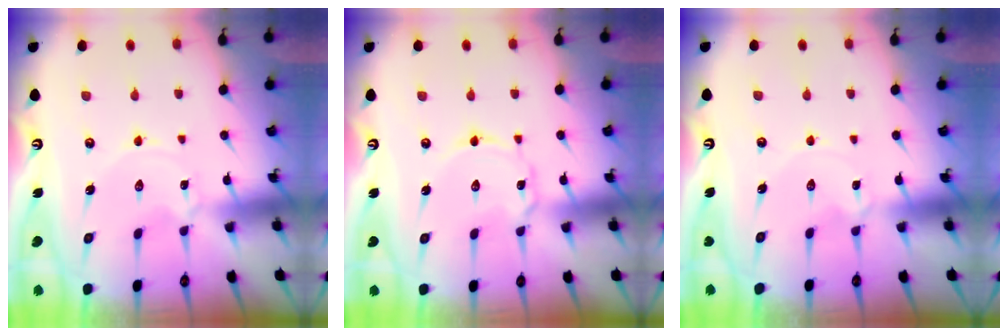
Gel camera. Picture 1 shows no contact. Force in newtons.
{"total": 2.7, "press": 2.7, "slide": 0.4}
{"total": 0.8, "press": 0.8, "slide": 0.0}